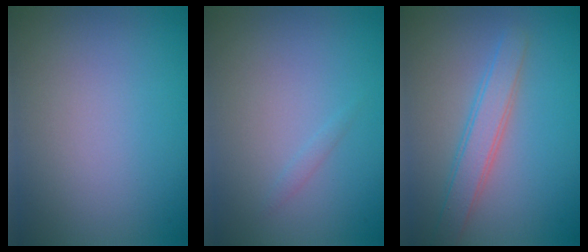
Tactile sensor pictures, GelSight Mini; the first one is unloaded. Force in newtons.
{"total": 0.5, "press": 0.5, "slide": 0.0}
{"total": 3.0, "press": 3.0, "slide": 0.1}